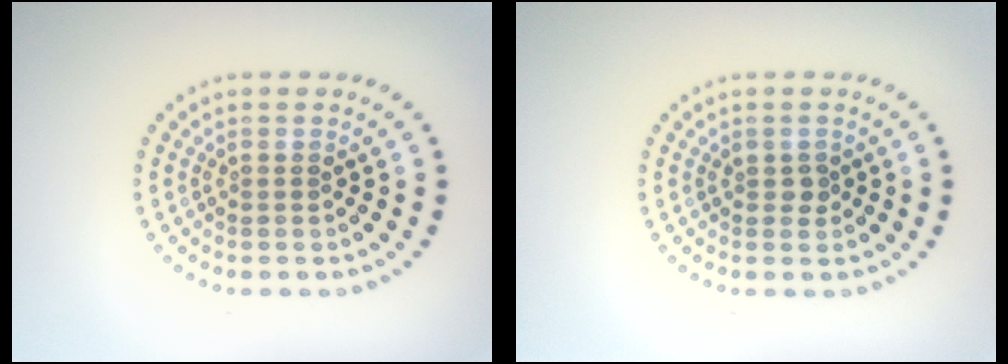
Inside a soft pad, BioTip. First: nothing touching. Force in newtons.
{"total": 0.9, "press": 0.8, "slide": 0.2}